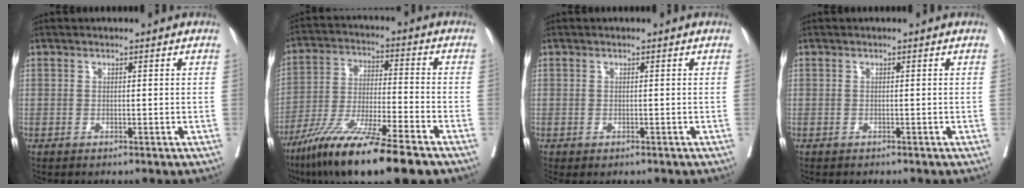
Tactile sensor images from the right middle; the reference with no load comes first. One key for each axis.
{"total": 16.7, "fx": -11.5, "fy": 0.9, "fz": 12.1, "tx": -0.219, "ty": -0.046, "tz": -0.206}
{"total": 1.7, "fx": -1.3, "fy": 0.8, "fz": 0.6, "tx": -0.006, "ty": -0.003, "tz": -0.018}
{"total": 1.4, "fx": -1.3, "fy": 0.4, "fz": 0.4, "tx": -0.011, "ty": -0.003, "tz": -0.017}